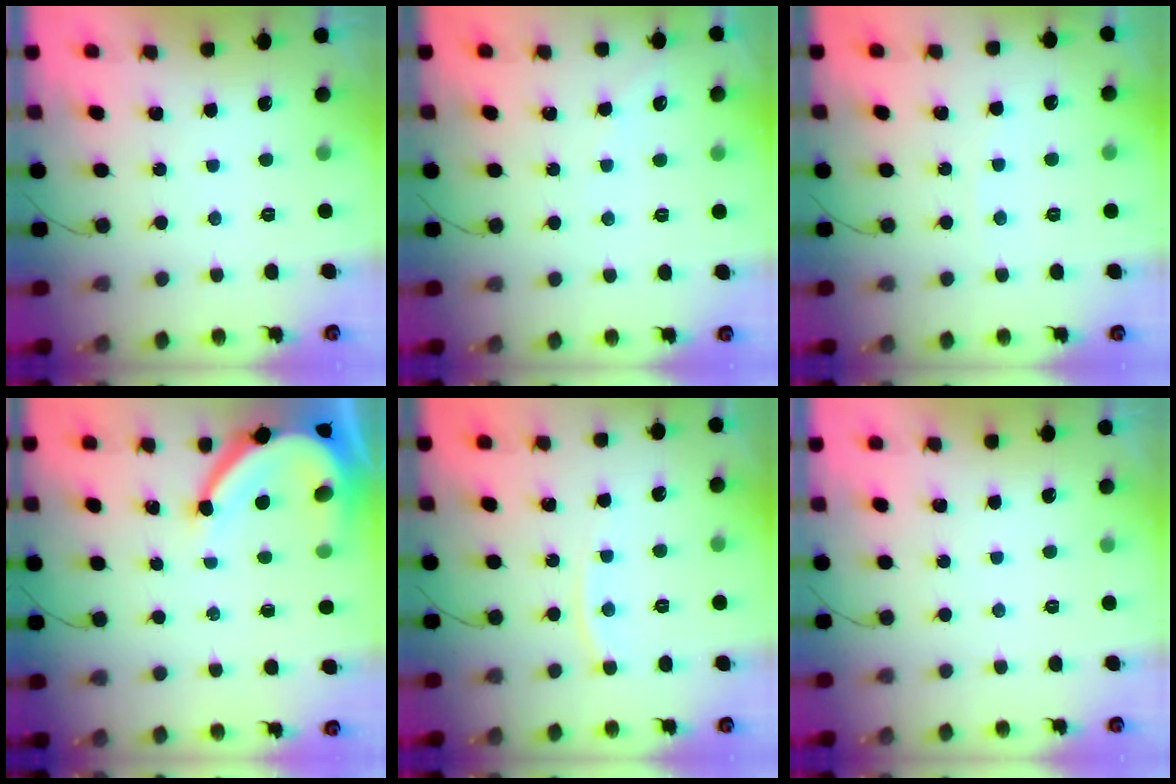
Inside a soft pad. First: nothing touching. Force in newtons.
{"total": 2.7, "press": 2.7, "slide": 0.5}
{"total": 2.8, "press": 2.8, "slide": 0.3}
{"total": 10.2, "press": 10.1, "slide": 1.1}
{"total": 5.3, "press": 5.2, "slide": 0.6}
{"total": 0.0}